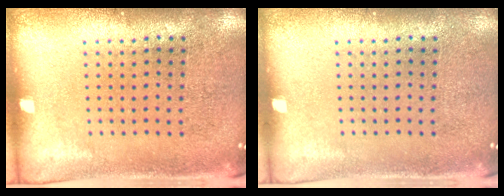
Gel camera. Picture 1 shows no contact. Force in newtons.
{"total": 0.0}